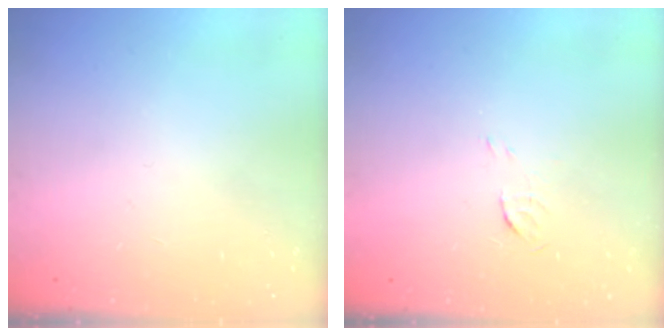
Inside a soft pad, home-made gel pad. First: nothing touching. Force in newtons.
{"total": 3.9, "press": 3.7, "slide": 1.2}